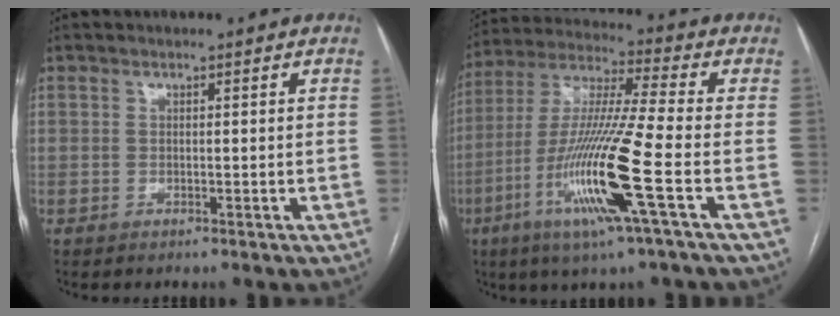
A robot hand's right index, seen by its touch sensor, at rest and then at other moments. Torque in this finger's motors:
{"motor_torque": [2.14, 0.00, 1.05, 0.21]}